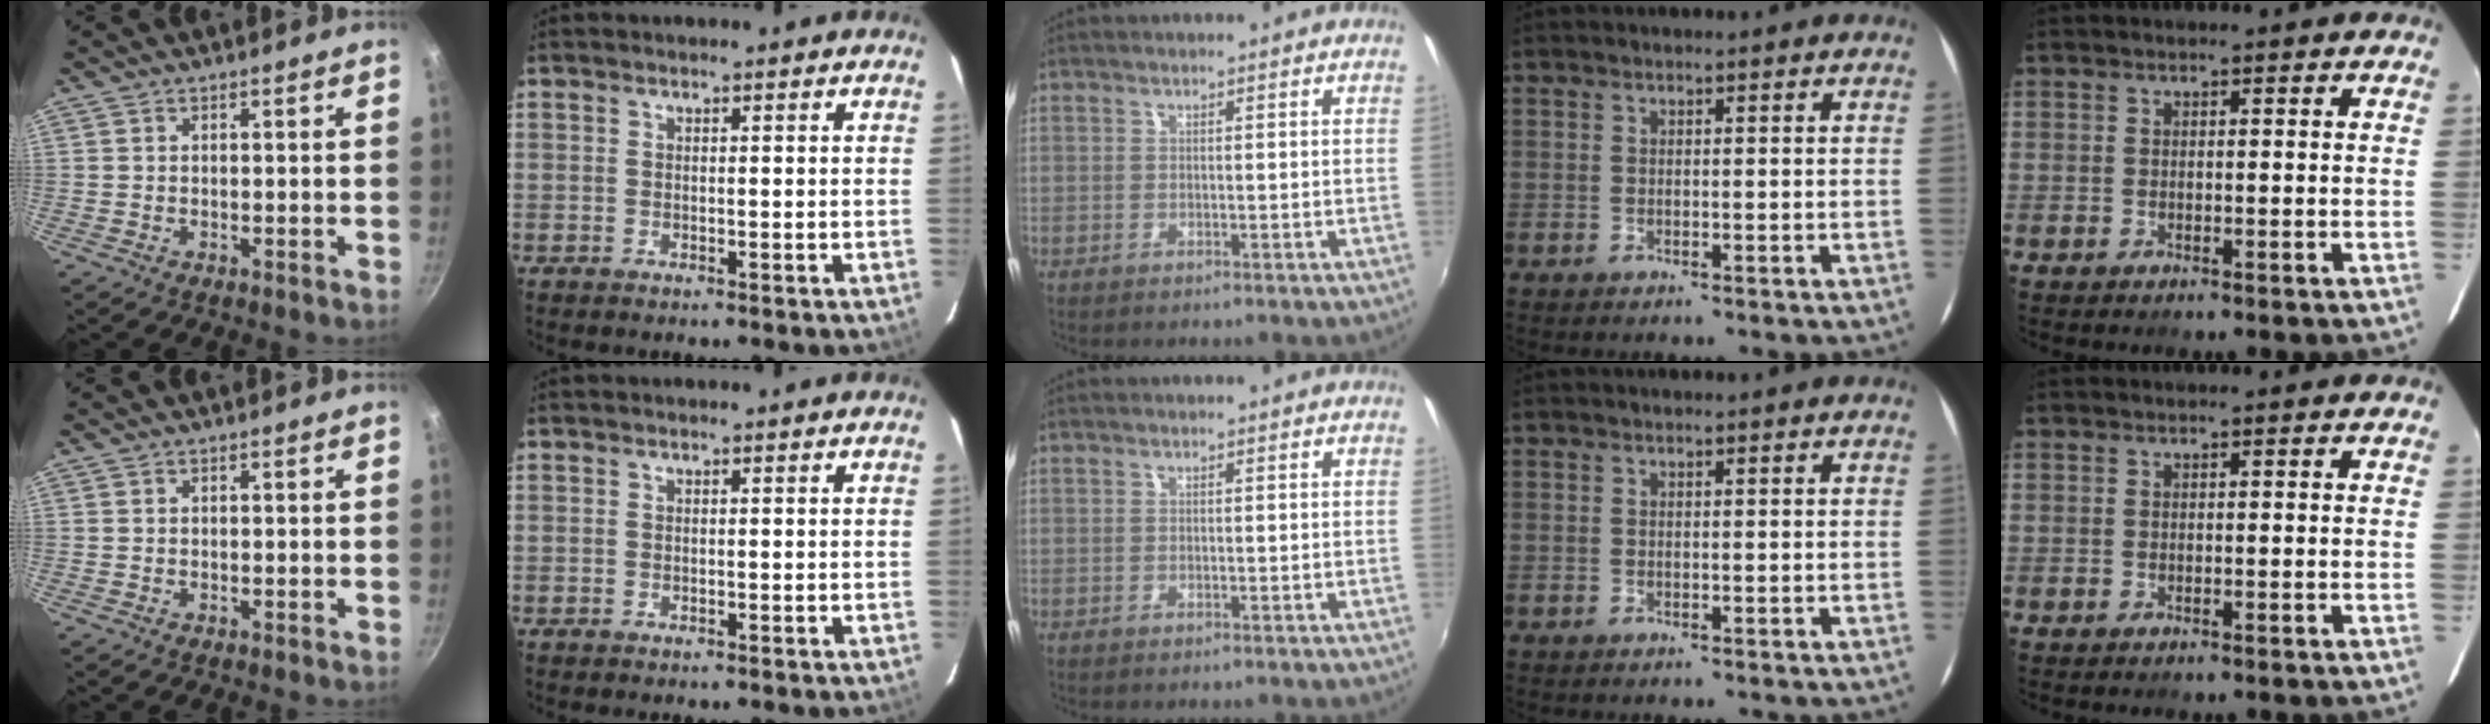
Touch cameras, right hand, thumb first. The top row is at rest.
{}